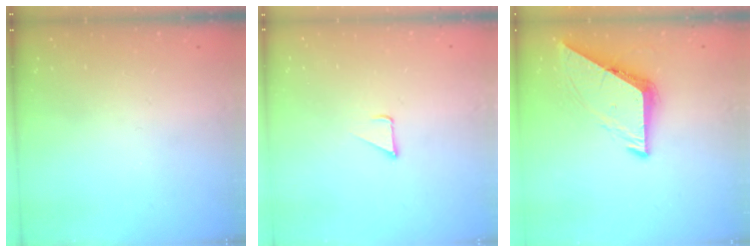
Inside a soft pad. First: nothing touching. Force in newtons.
{"total": 2.4, "press": 2.4, "slide": 0.2}
{"total": 7.0, "press": 7.0, "slide": 0.5}